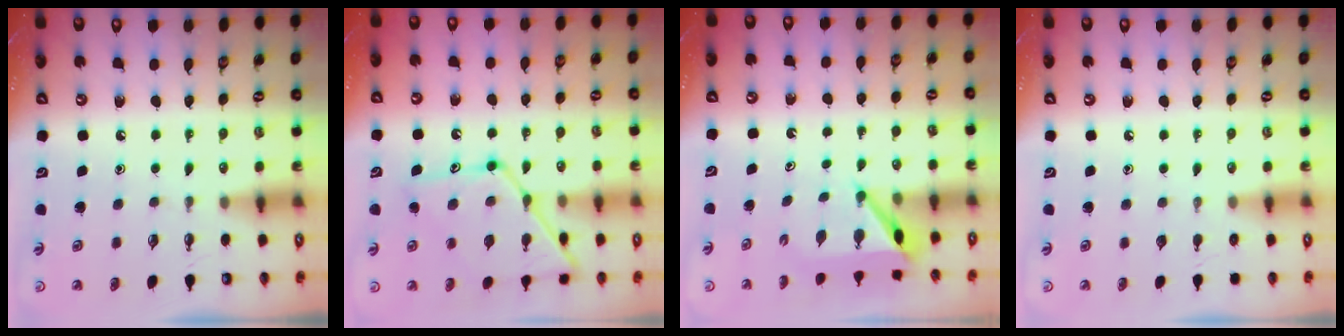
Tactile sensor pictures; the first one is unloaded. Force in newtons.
{"total": 13.7, "press": 13.7, "slide": 1.0}
{"total": 6.0, "press": 5.9, "slide": 0.7}
{"total": 0.0}